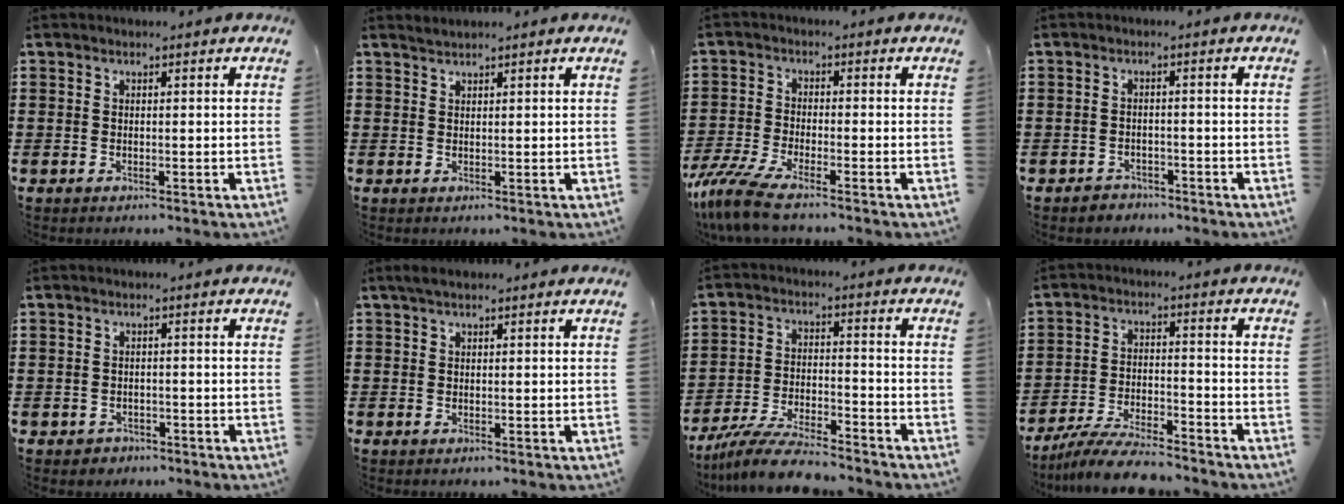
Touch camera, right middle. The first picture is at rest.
{"total": 0.9, "force": [0.9, -0.2, 0.0], "torque": [-0.002, -0.002, 0.018]}
{"total": 5.9, "force": [-4.8, 0.7, 3.4], "torque": [-0.098, -0.024, -0.099]}
{"total": 1.8, "force": [-1.7, 0.7, -0.1], "torque": [-0.004, 0.003, -0.039]}
{"total": 1.1, "force": [-0.9, 0.7, 0.0], "torque": [-0.003, 0.001, -0.022]}
{"total": 1.1, "force": [0.8, 0.1, 0.8], "torque": [-0.016, 0.003, 0.013]}
{"total": 7.9, "force": [-7.3, 0.9, 3.1], "torque": [-0.067, 0.003, -0.142]}
{"total": 7.2, "force": [-6.6, 0.7, 2.8], "torque": [-0.058, -0.001, -0.127]}